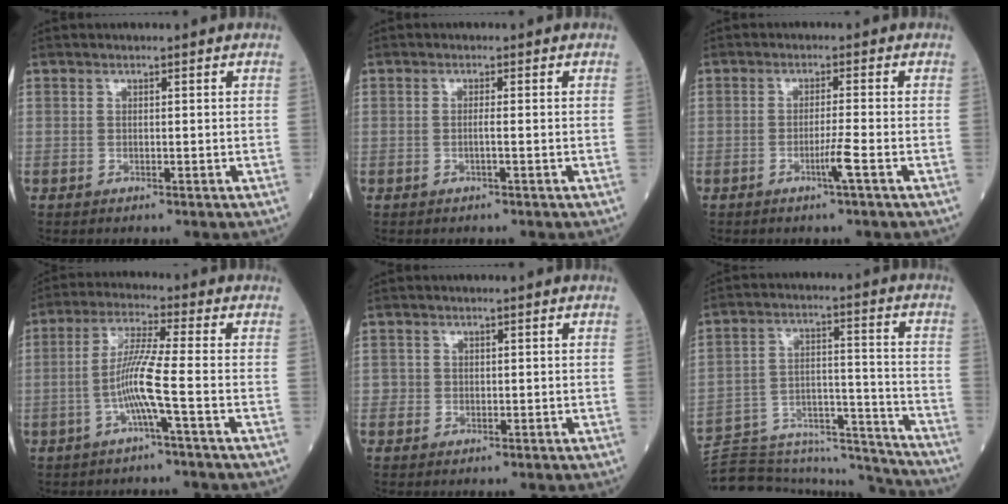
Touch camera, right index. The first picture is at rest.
{"total": 1.0, "force": [-0.3, -0.2, 1.0], "torque": [-0.019, 0.000, -0.006]}
{"total": 2.9, "force": [-1.3, -0.7, 2.5], "torque": [-0.049, -0.005, -0.026]}
{"total": 7.0, "force": [-2.1, -0.9, 6.6], "torque": [-0.135, 0.005, -0.045]}
{"total": 1.1, "force": [0.0, 1.1, 0.0], "torque": [0.008, 0.005, -0.004]}
{"total": 18.4, "force": [-18.0, 2.8, 2.7], "torque": [-0.046, 0.051, -0.262]}